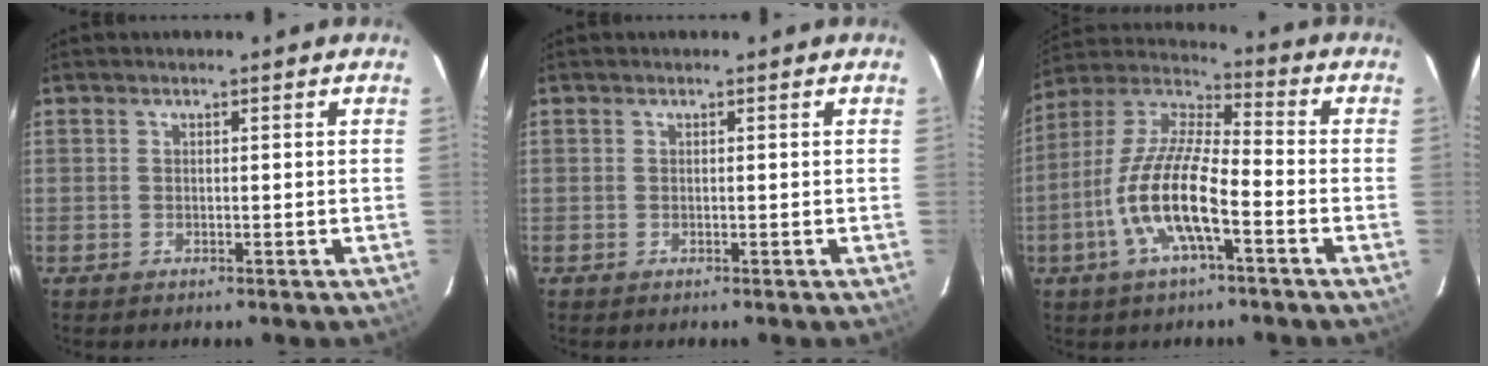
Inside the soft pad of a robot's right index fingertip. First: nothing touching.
{"total": 0.0}
{"total": 14.1, "force": [-5.4, 3.6, 12.5], "torque": [-0.258, -0.004, -0.111]}